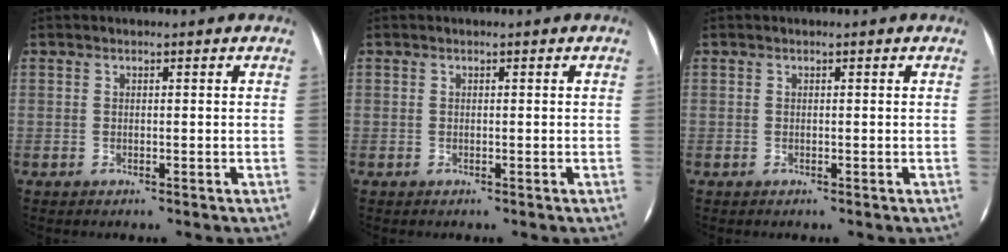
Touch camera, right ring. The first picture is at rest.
{"total": 0.0}
{"total": 0.0}